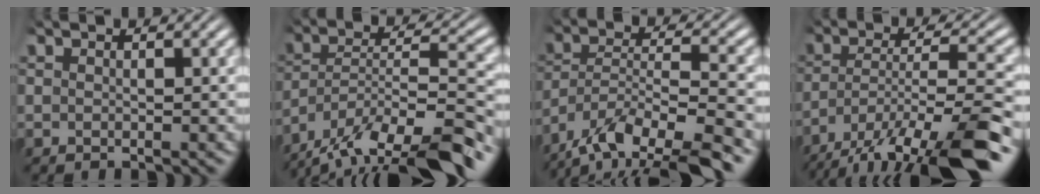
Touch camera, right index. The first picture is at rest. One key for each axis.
{"total": 9.6, "fx": -5.2, "fy": 5.0, "fz": 6.4, "tx": -0.112, "ty": -0.022, "tz": -0.082}
{"total": 8.0, "fx": -4.7, "fy": 3.9, "fz": 5.2, "tx": -0.103, "ty": -0.032, "tz": -0.064}
{"total": 8.2, "fx": -3.7, "fy": 2.9, "fz": 6.7, "tx": -0.120, "ty": -0.035, "tz": -0.040}